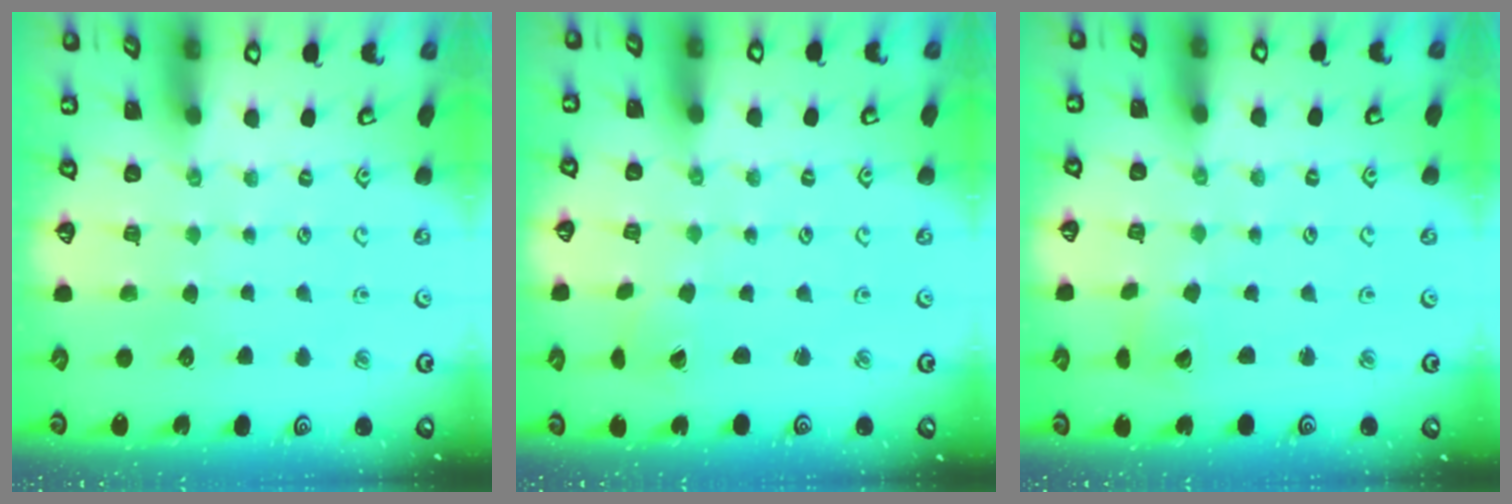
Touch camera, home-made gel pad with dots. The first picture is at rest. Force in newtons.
{"total": 0.0}
{"total": 2.6, "press": 2.6, "slide": 0.1}